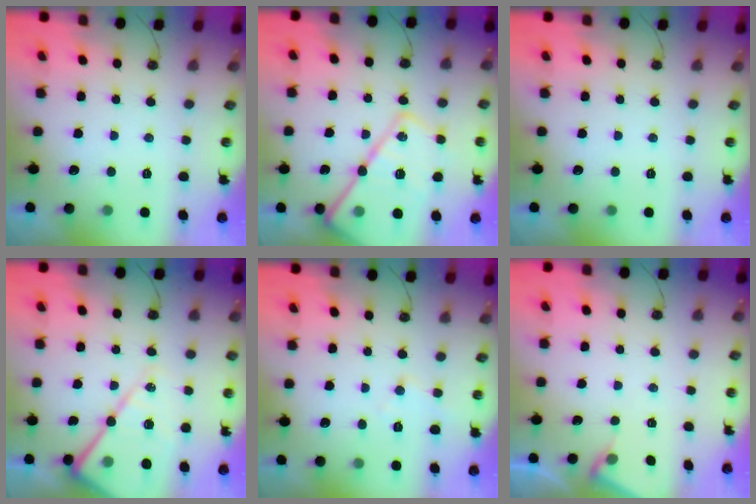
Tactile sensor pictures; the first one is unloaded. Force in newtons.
{"total": 22.9, "press": 22.8, "slide": 2.0}
{"total": 0.0}
{"total": 16.7, "press": 16.7, "slide": 1.5}
{"total": 6.1, "press": 6.0, "slide": 1.0}
{"total": 3.4, "press": 3.4, "slide": 0.4}